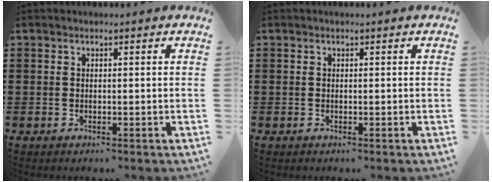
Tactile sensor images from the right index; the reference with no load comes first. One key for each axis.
{"total": 0.0}